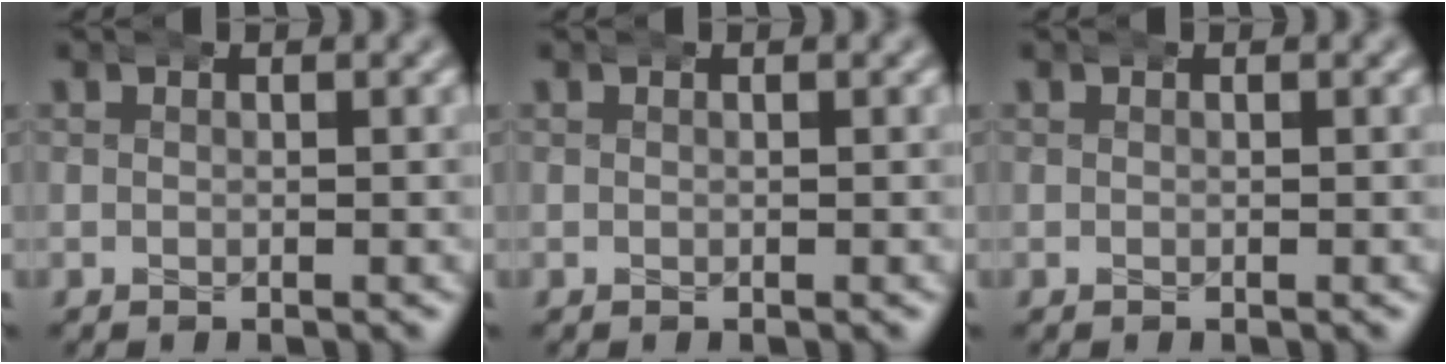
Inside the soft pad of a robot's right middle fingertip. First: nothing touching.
{"total": 0.0}
{"total": 0.0}